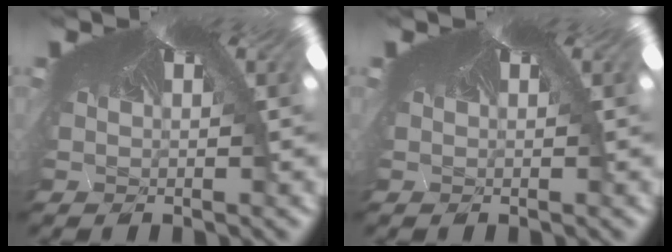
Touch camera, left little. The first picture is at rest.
{"total": 0.0}